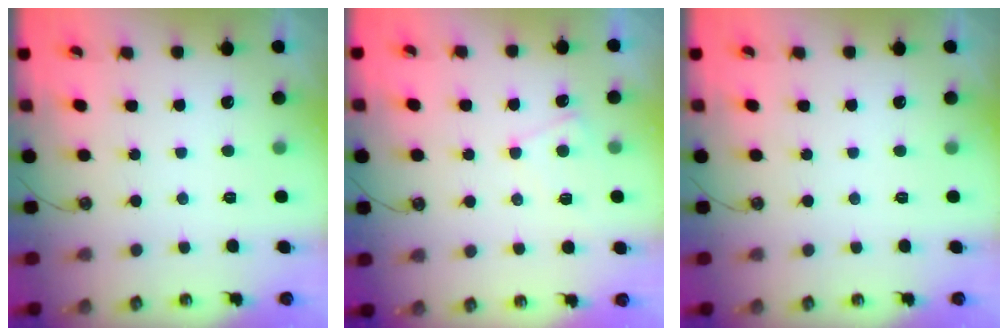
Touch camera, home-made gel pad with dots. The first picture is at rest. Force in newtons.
{"total": 2.3, "press": 2.3, "slide": 0.3}
{"total": 0.0}